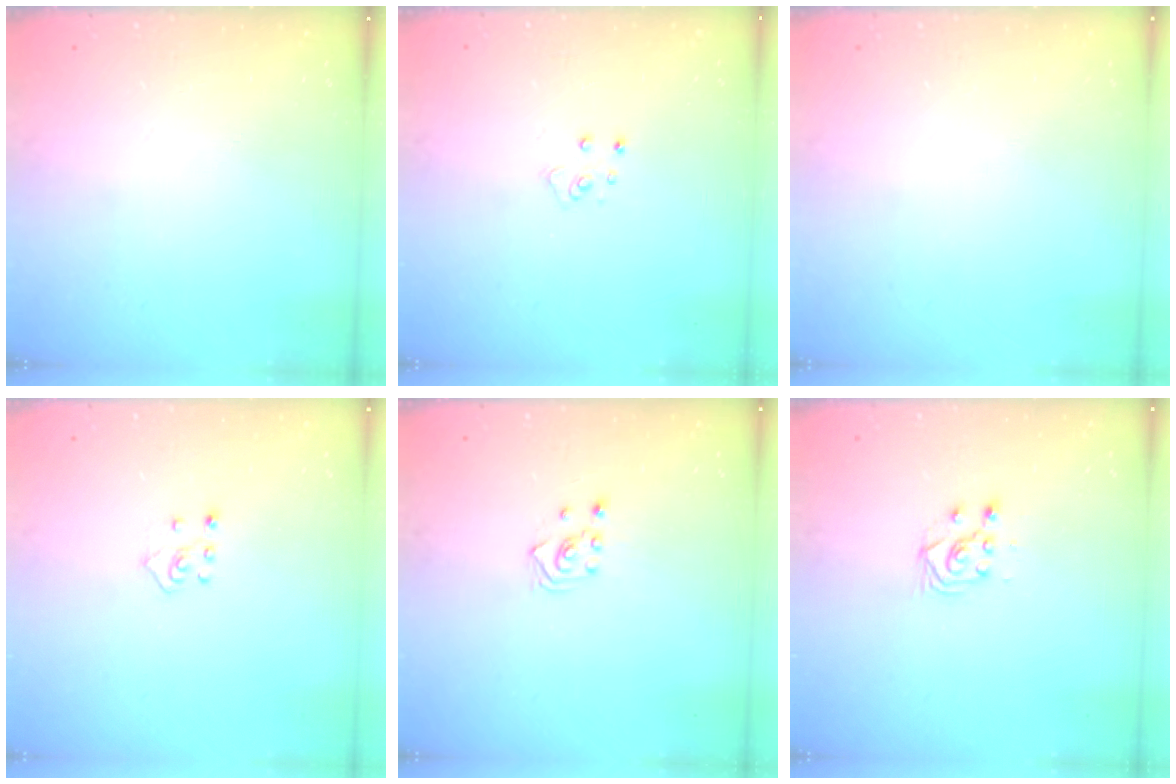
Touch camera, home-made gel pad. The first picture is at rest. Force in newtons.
{"total": 4.0, "press": 4.0, "slide": 0.3}
{"total": 0.0}
{"total": 2.3, "press": 2.3, "slide": 0.5}
{"total": 2.5, "press": 2.3, "slide": 1.0}
{"total": 5.7, "press": 5.6, "slide": 0.9}